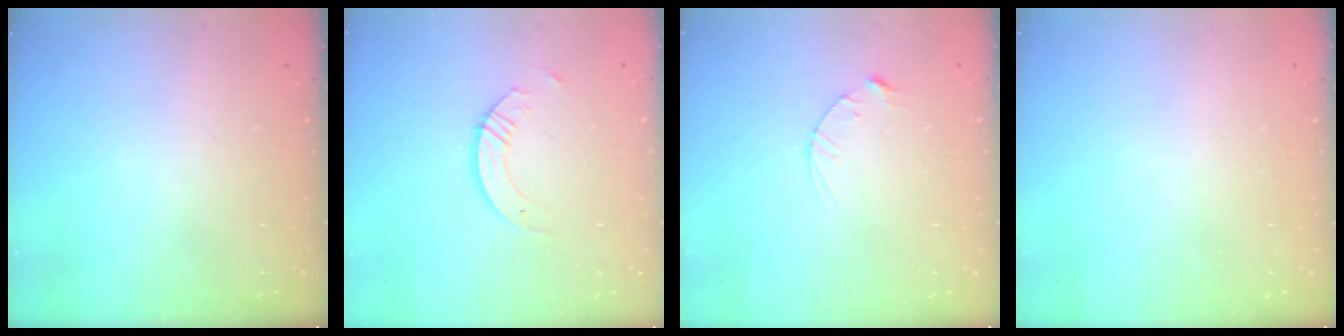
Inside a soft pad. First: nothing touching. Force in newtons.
{"total": 3.5, "press": 3.5, "slide": 0.4}
{"total": 2.5, "press": 2.5, "slide": 0.4}
{"total": 0.0}